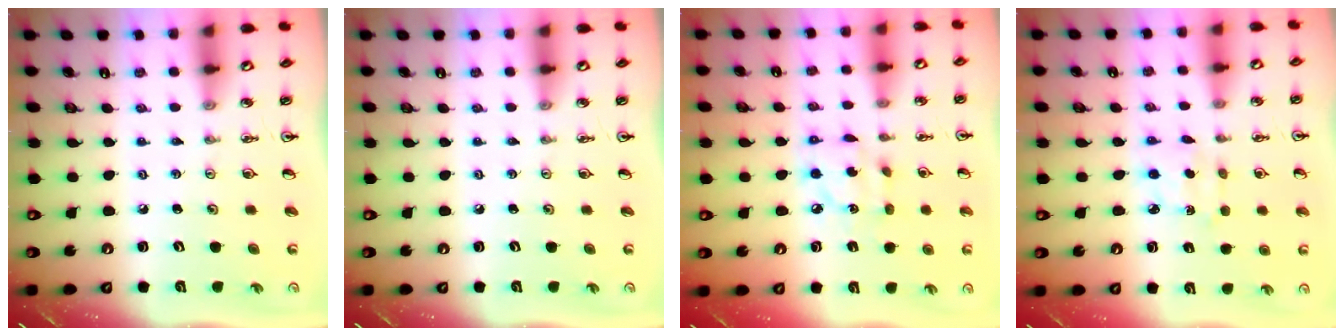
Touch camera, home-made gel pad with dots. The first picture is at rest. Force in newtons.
{"total": 0.0}
{"total": 8.5, "press": 8.5, "slide": 0.3}
{"total": 2.8, "press": 2.8, "slide": 0.4}